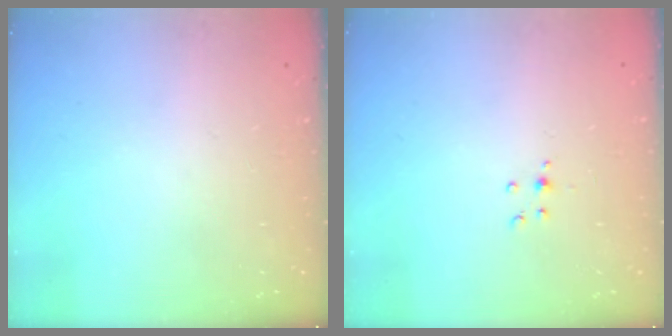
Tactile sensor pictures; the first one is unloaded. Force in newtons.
{"total": 3.6, "press": 3.5, "slide": 0.9}